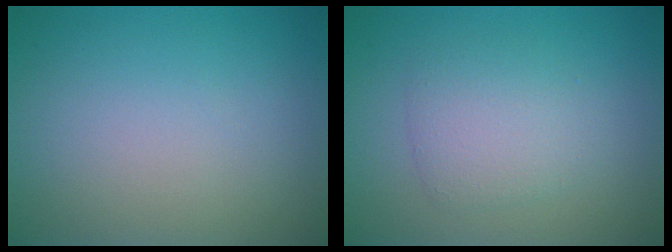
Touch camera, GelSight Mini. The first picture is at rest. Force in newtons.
{"total": 3.0, "press": 3.0, "slide": 0.1}